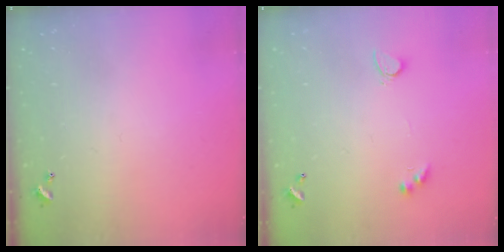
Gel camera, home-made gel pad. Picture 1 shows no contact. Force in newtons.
{"total": 2.9, "press": 2.6, "slide": 1.3}